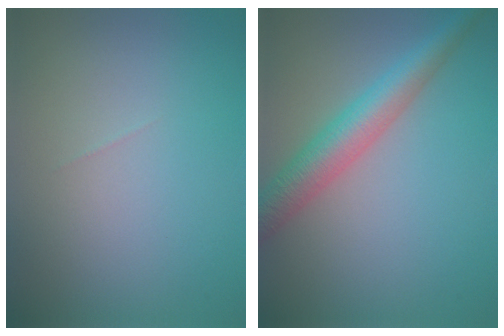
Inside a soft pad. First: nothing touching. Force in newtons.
{"total": 5.0, "press": 5.0, "slide": 0.1}